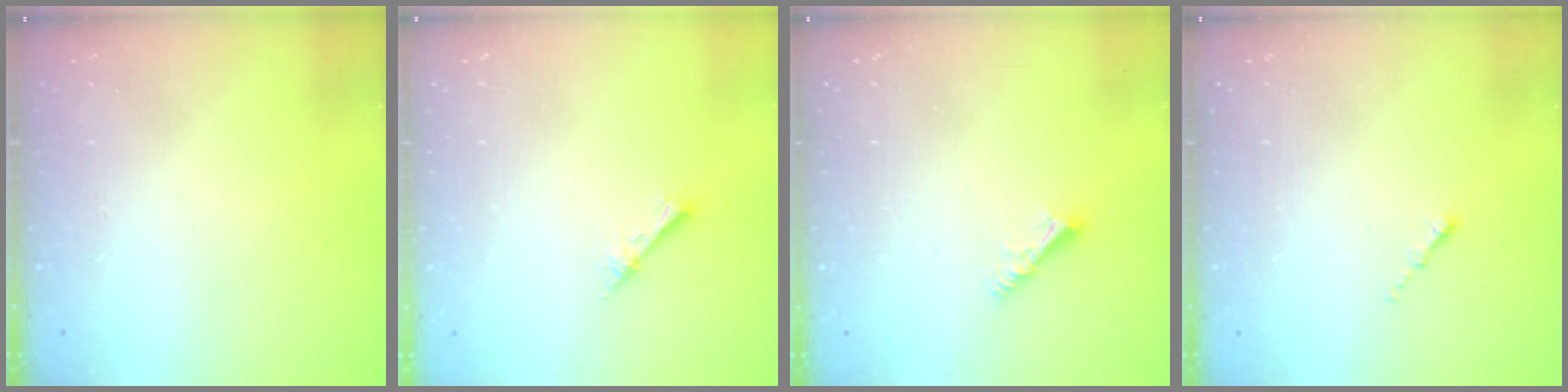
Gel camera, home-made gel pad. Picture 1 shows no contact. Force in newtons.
{"total": 2.7, "press": 2.6, "slide": 0.3}
{"total": 4.2, "press": 4.1, "slide": 0.5}
{"total": 0.0}